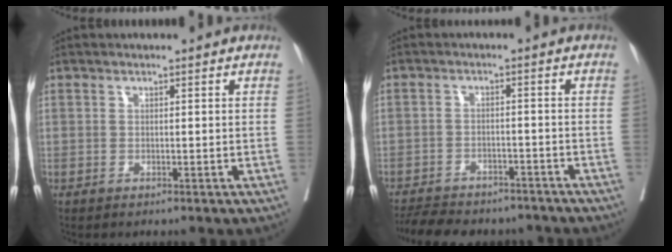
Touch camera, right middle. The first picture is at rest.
{"total": 13.0, "force": [-11.6, 4.1, 4.2], "torque": [-0.084, 0.004, -0.154]}